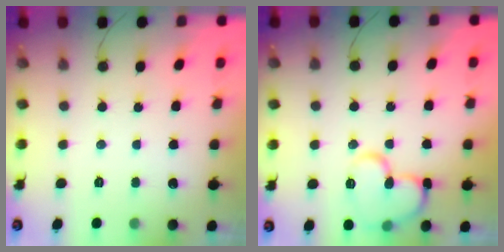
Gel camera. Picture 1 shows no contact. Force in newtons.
{"total": 12.5, "press": 12.4, "slide": 1.3}